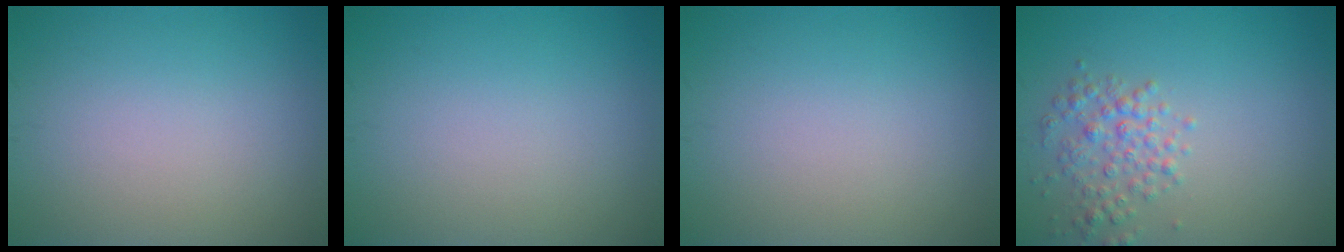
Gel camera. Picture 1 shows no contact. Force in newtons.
{"total": 0.0}
{"total": 0.0}
{"total": 2.8, "press": 2.8, "slide": 0.1}